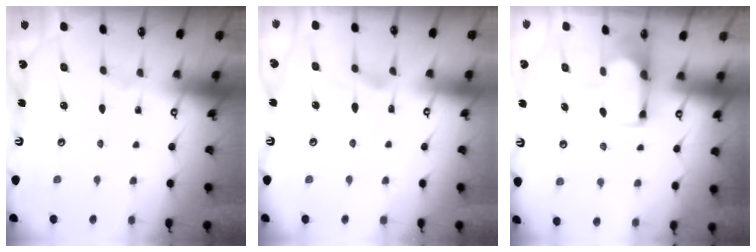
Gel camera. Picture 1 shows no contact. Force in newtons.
{"total": 1.7, "press": 1.2, "slide": 1.2}
{"total": 1.7, "press": 1.6, "slide": 0.6}